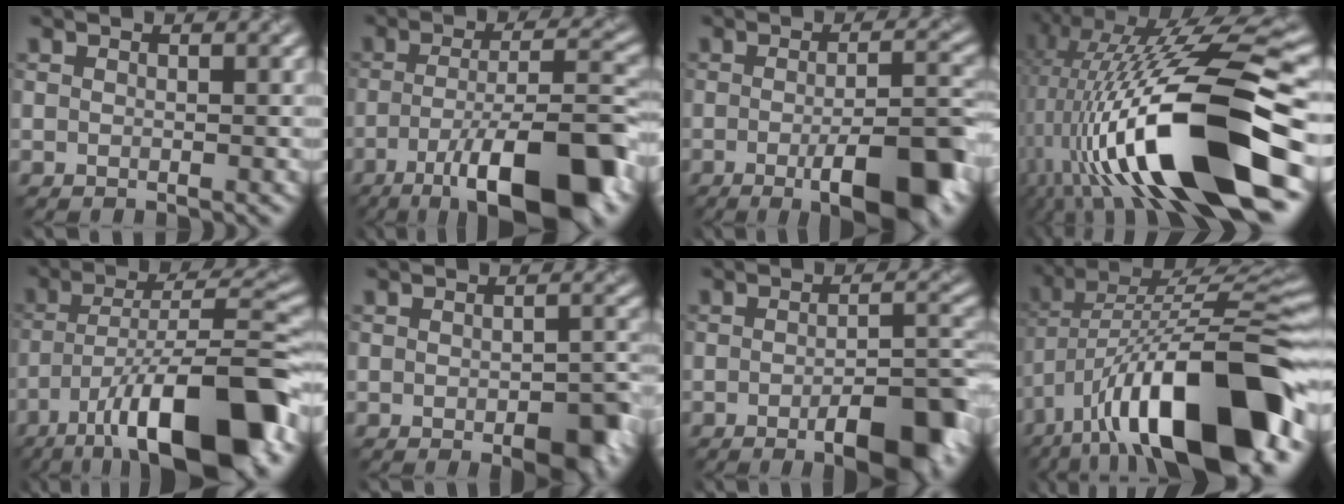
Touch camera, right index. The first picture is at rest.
{"total": 12.8, "force": [-6.2, 3.3, 10.8], "torque": [-0.172, -0.006, -0.097]}
{"total": 8.2, "force": [-3.0, 1.9, 7.4], "torque": [-0.106, 0.000, -0.047]}
{"total": 17.0, "force": [-3.9, 4.9, 15.8], "torque": [-0.279, 0.008, -0.067]}
{"total": 14.3, "force": [-7.9, 3.5, 11.4], "torque": [-0.179, 0.010, -0.129]}
{"total": 4.3, "force": [-2.0, 1.7, 3.5], "torque": [-0.044, -0.003, -0.023]}
{"total": 6.7, "force": [-3.2, 1.7, 5.6], "torque": [-0.080, 0.003, -0.047]}
{"total": 16.2, "force": [-7.3, 5.7, 13.3], "torque": [-0.202, 0.030, -0.123]}